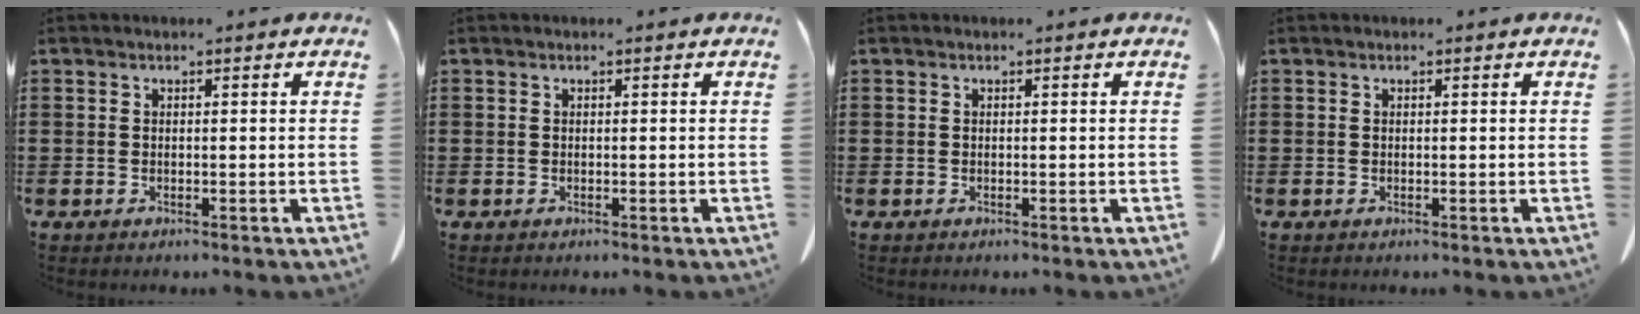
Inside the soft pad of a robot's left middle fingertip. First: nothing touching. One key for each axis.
{"total": 0.0}
{"total": 0.0}
{"total": 0.0}